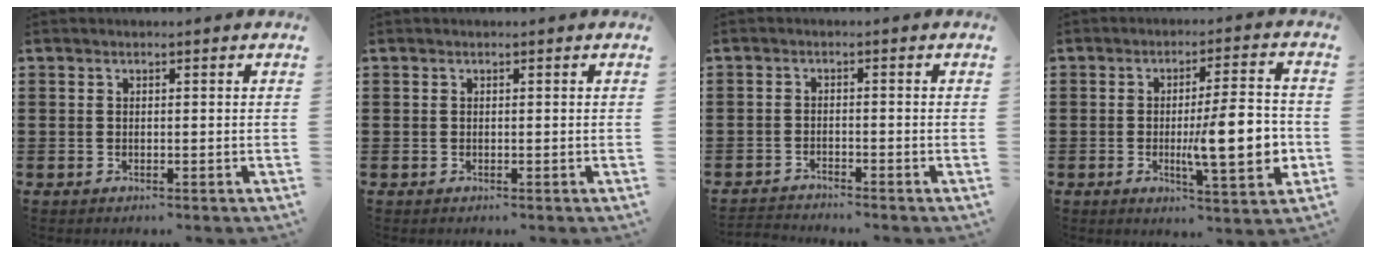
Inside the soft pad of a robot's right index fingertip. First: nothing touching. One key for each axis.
{"total": 0.0}
{"total": 1.9, "fx": -1.9, "fy": 0.0, "fz": -0.1, "tx": -0.003, "ty": 0.003, "tz": -0.042}
{"total": 11.8, "fx": -1.6, "fy": 3.0, "fz": 11.3, "tx": -0.151, "ty": -0.010, "tz": -0.025}